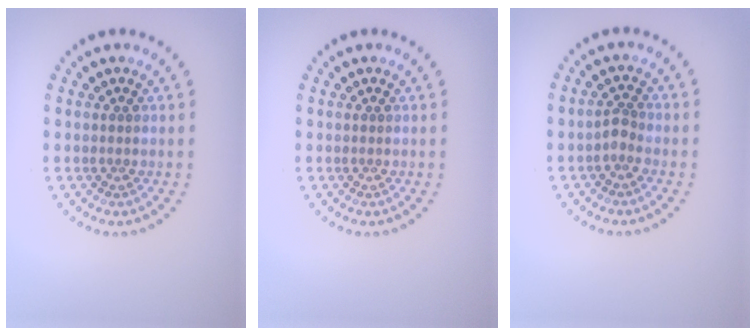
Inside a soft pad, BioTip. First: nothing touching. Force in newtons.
{"total": 0.0}
{"total": 1.3, "press": 1.0, "slide": 0.8}